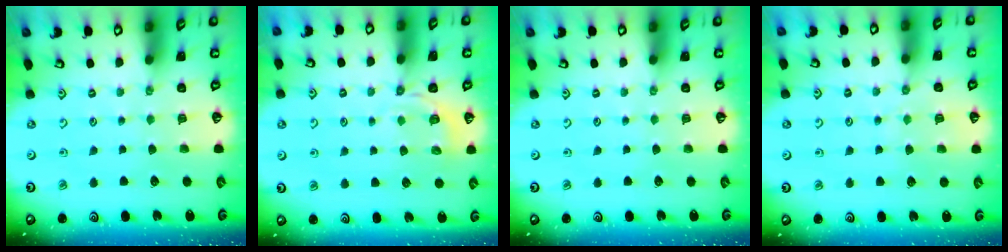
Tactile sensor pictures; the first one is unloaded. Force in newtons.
{"total": 4.5, "press": 4.1, "slide": 2.0}
{"total": 0.0}
{"total": 5.9, "press": 5.9, "slide": 0.7}